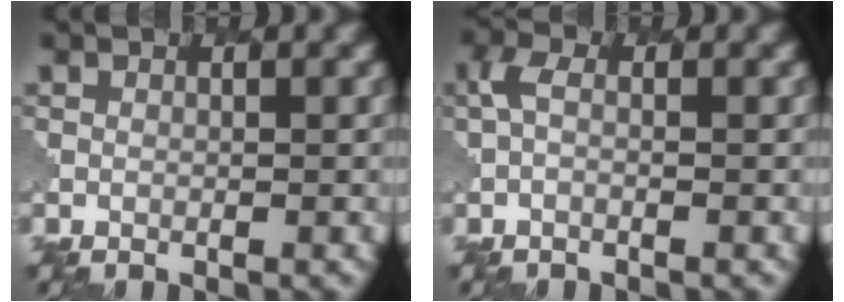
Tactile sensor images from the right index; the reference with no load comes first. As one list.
[{"total": 1.4, "force": [-0.3, 0.6, 1.2], "torque": [-0.035, 0.001, -0.013]}]